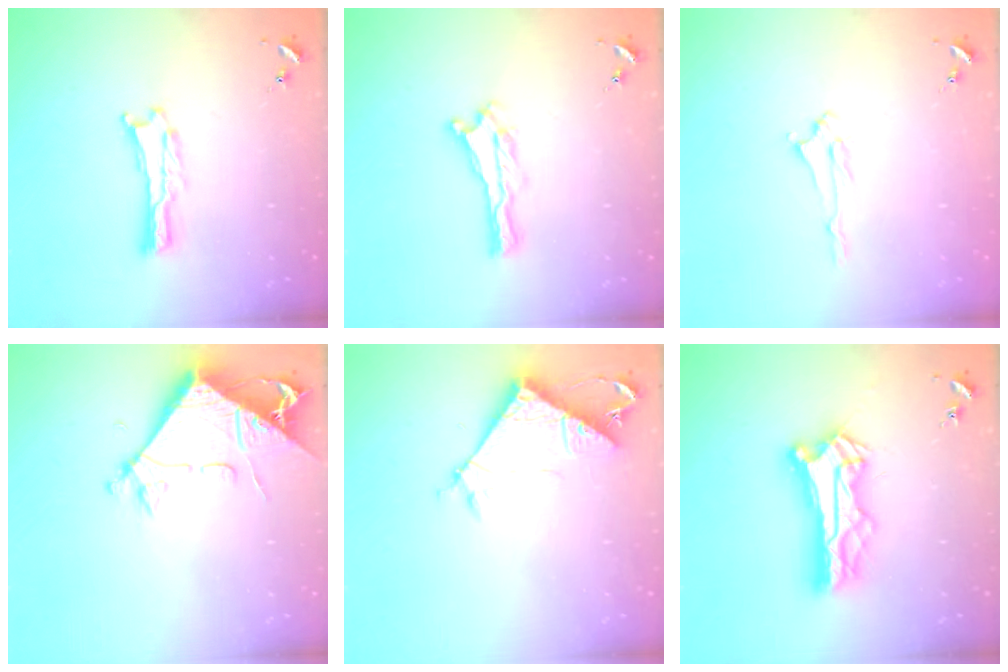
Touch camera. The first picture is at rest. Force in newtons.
{"total": 0.0}
{"total": 1.4, "press": 1.4, "slide": 0.3}
{"total": 8.7, "press": 8.6, "slide": 1.1}
{"total": 7.7, "press": 7.7, "slide": 0.8}
{"total": 10.5, "press": 10.4, "slide": 1.1}